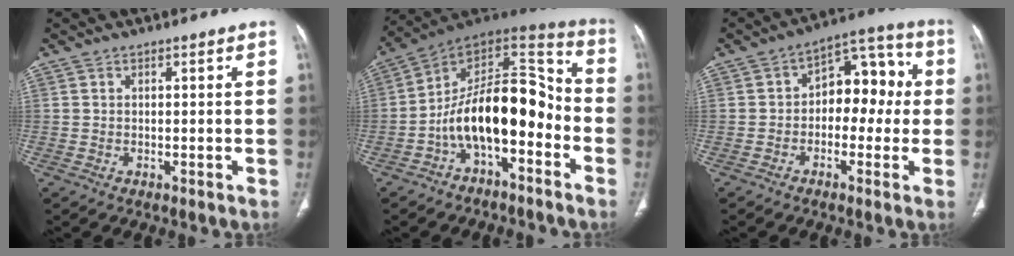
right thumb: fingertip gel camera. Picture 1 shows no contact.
{"total": 18.1, "force": [-5.6, 9.1, 14.6], "torque": [-0.214, 0.092, -0.096]}
{"total": 11.8, "force": [0.0, 7.6, 9.0], "torque": [-0.076, 0.046, -0.013]}